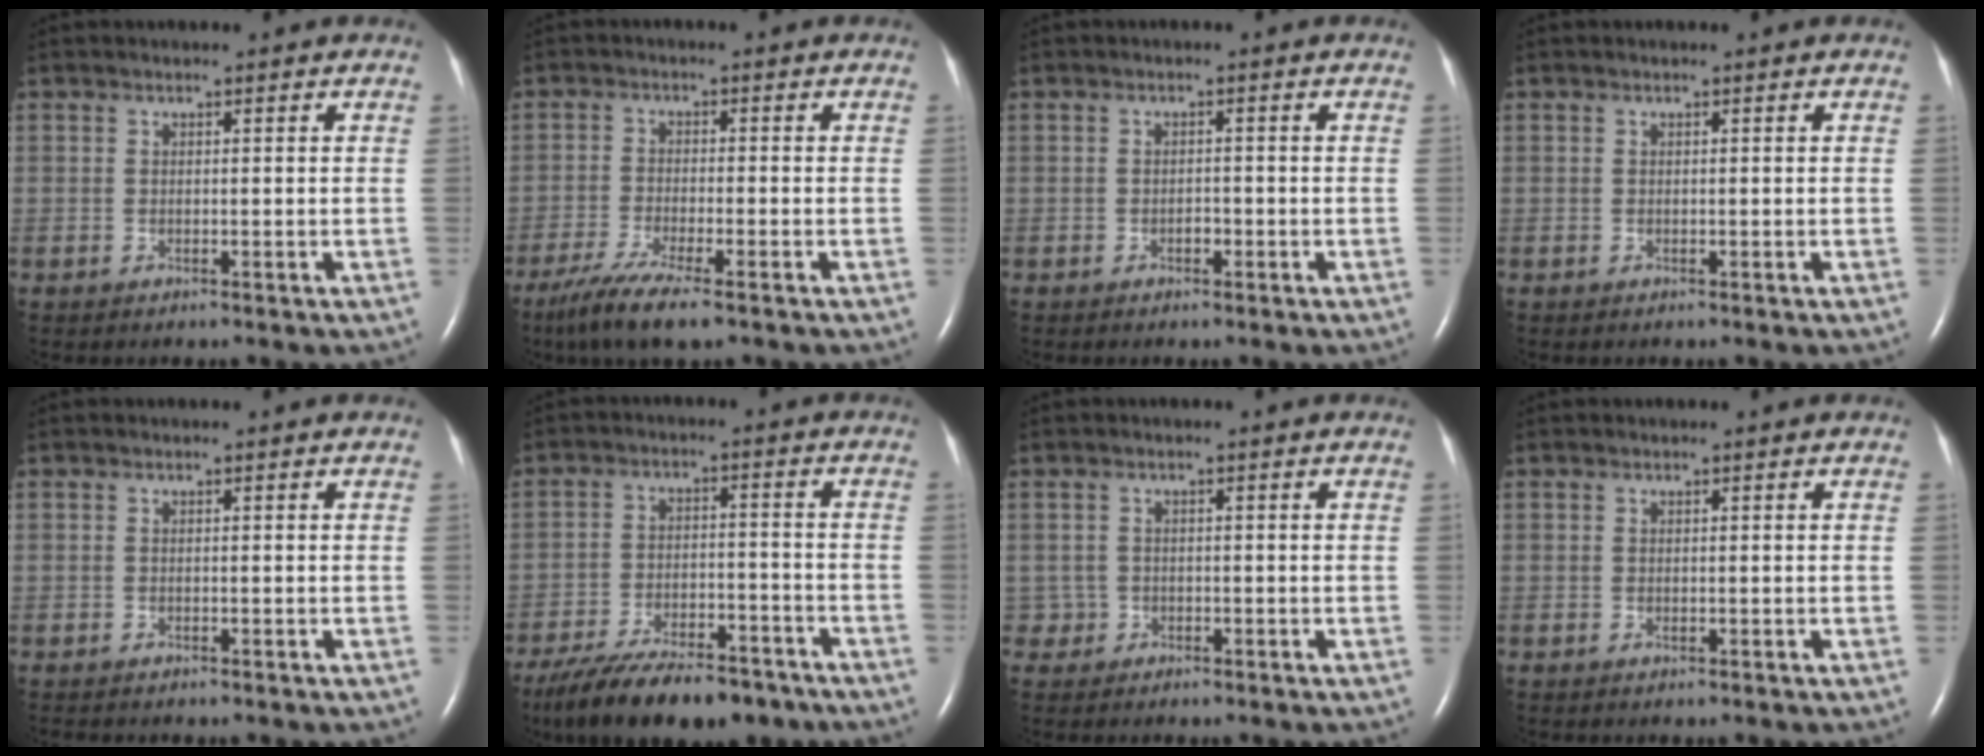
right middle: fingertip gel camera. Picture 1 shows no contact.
{"total": 7.7, "force": [-5.3, 0.6, 5.6], "torque": [-0.107, -0.022, -0.090]}
{"total": 1.1, "force": [-0.6, 0.6, 0.6], "torque": [-0.010, 0.003, -0.009]}
{"total": 0.0}
{"total": 0.7, "force": [-0.6, 0.2, 0.3], "torque": [-0.008, -0.001, -0.008]}
{"total": 17.0, "force": [-13.1, 5.8, 9.1], "torque": [-0.160, -0.009, -0.206]}
{"total": 1.4, "force": [-0.5, 1.3, -0.4], "torque": [0.011, 0.010, -0.011]}
{"total": 0.0}